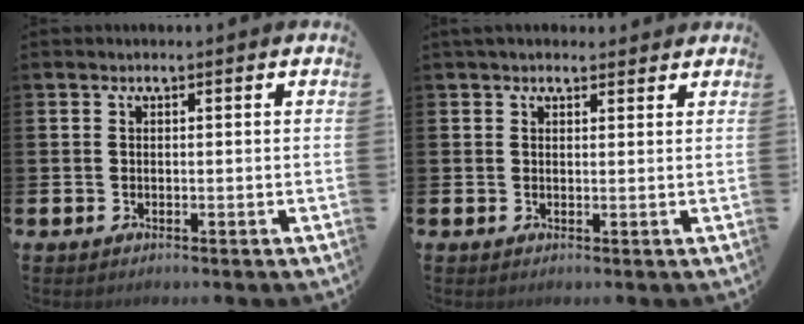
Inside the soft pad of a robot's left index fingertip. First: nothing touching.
{"total": 1.8, "force": [1.6, 0.6, 0.4], "torque": [0.002, -0.002, 0.027]}